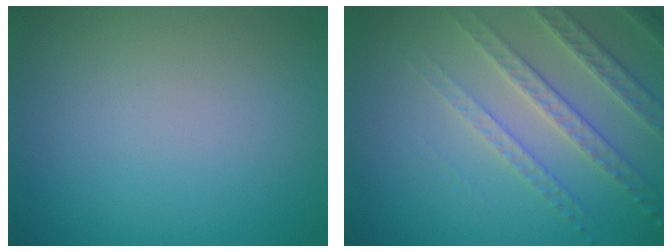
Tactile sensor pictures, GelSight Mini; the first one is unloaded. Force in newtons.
{"total": 4.4, "press": 3.7, "slide": 2.4}